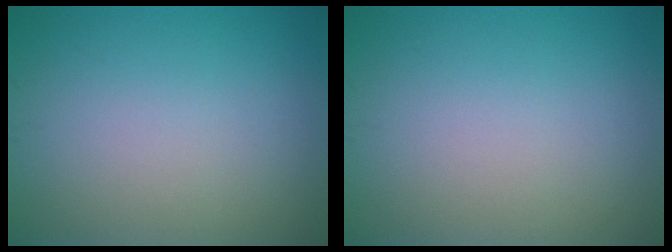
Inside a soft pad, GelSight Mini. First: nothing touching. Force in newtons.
{"total": 0.0}